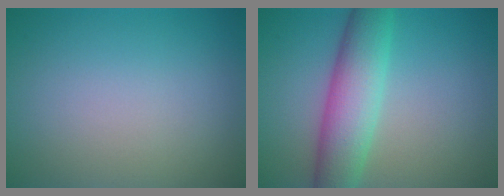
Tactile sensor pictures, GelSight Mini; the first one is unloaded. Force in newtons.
{"total": 6.4, "press": 6.4, "slide": 0.1}